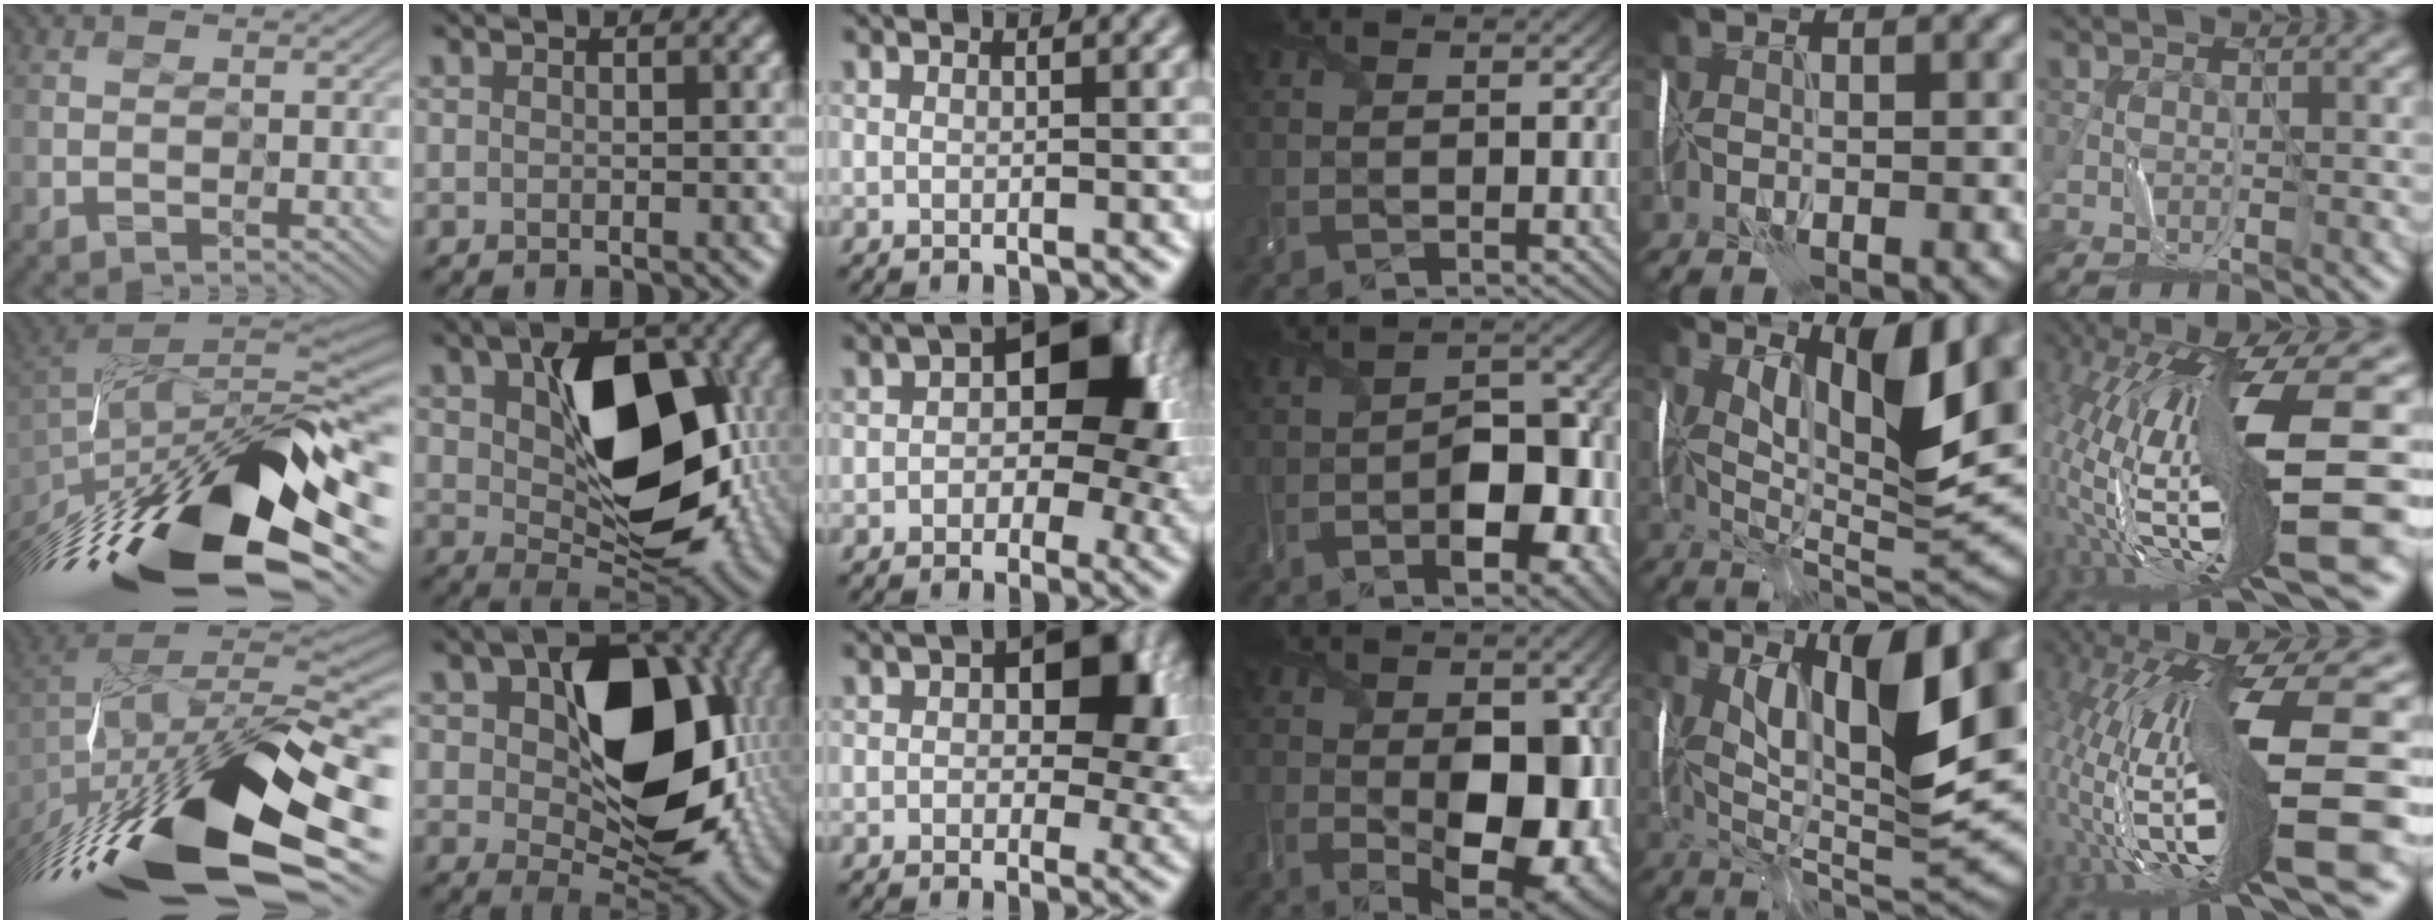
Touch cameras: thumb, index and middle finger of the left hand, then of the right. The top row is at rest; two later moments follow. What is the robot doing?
{"motion": "wrap", "object": "thread"}